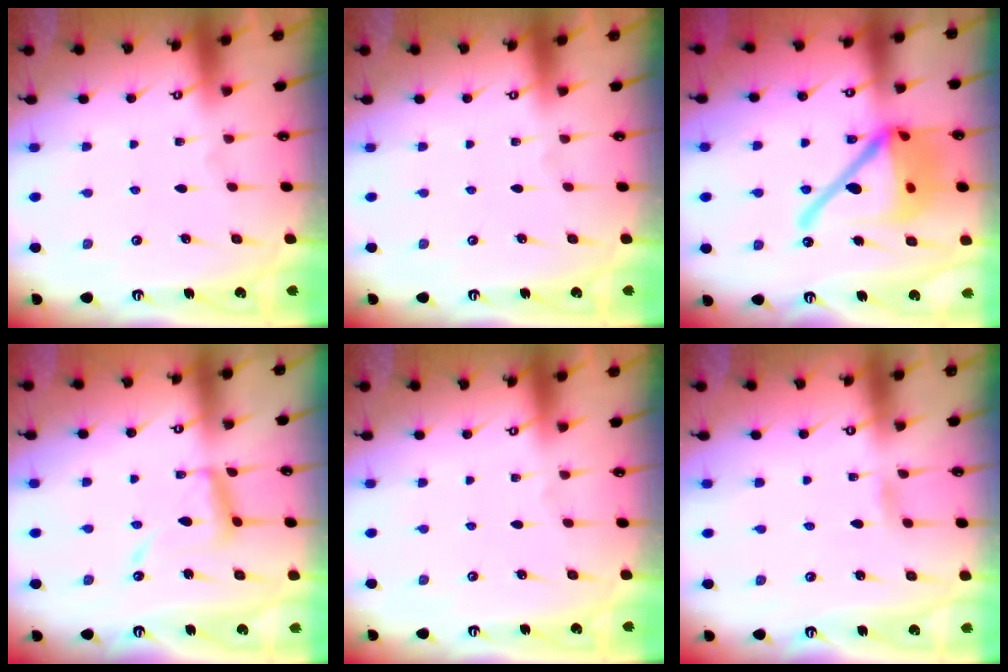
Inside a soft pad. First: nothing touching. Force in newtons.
{"total": 0.0}
{"total": 22.0, "press": 21.8, "slide": 2.8}
{"total": 12.5, "press": 12.5, "slide": 1.1}
{"total": 0.0}
{"total": 1.5, "press": 1.5, "slide": 0.2}